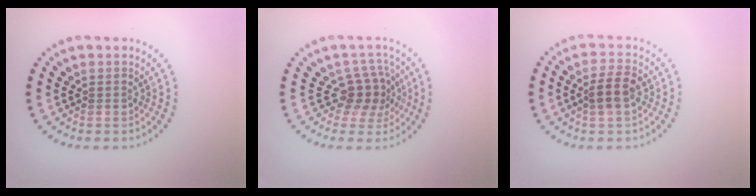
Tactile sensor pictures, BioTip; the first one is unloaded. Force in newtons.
{"total": 3.2, "press": 2.3, "slide": 2.1}
{"total": 3.0, "press": 2.9, "slide": 0.7}